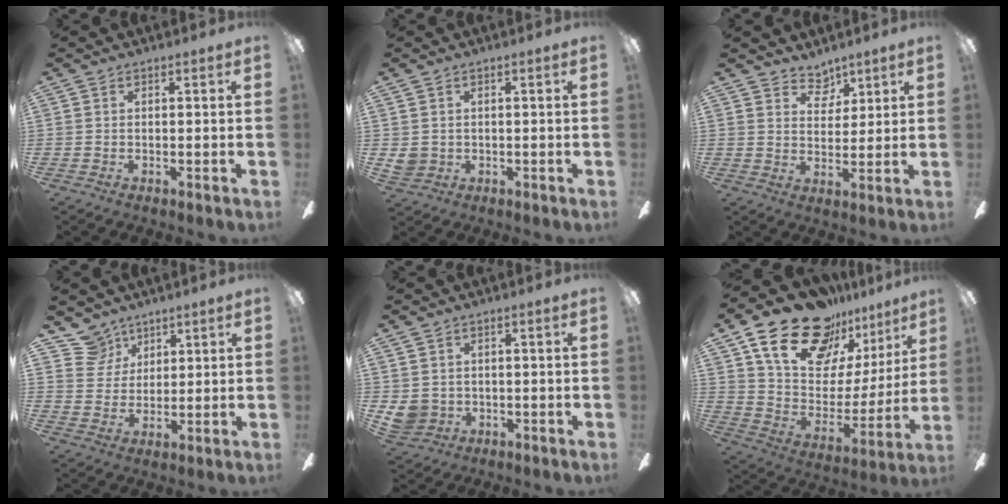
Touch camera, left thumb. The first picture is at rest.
{"total": 3.1, "force": [0.7, 2.9, 0.8], "torque": [-0.020, 0.007, 0.016]}
{"total": 5.8, "force": [4.6, 3.3, 1.3], "torque": [-0.009, -0.027, 0.081]}
{"total": 8.3, "force": [6.0, 5.8, 0.4], "torque": [-0.023, -0.031, 0.119]}
{"total": 4.6, "force": [0.5, 4.4, 1.2], "torque": [-0.037, 0.002, 0.008]}
{"total": 24.1, "force": [17.0, 12.7, 11.3], "torque": [-0.193, -0.105, 0.313]}